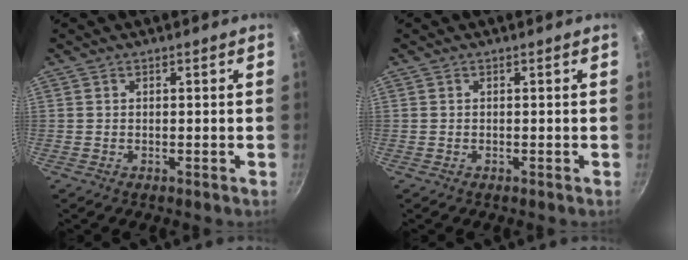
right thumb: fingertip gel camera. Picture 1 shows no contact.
{"total": 0.0}